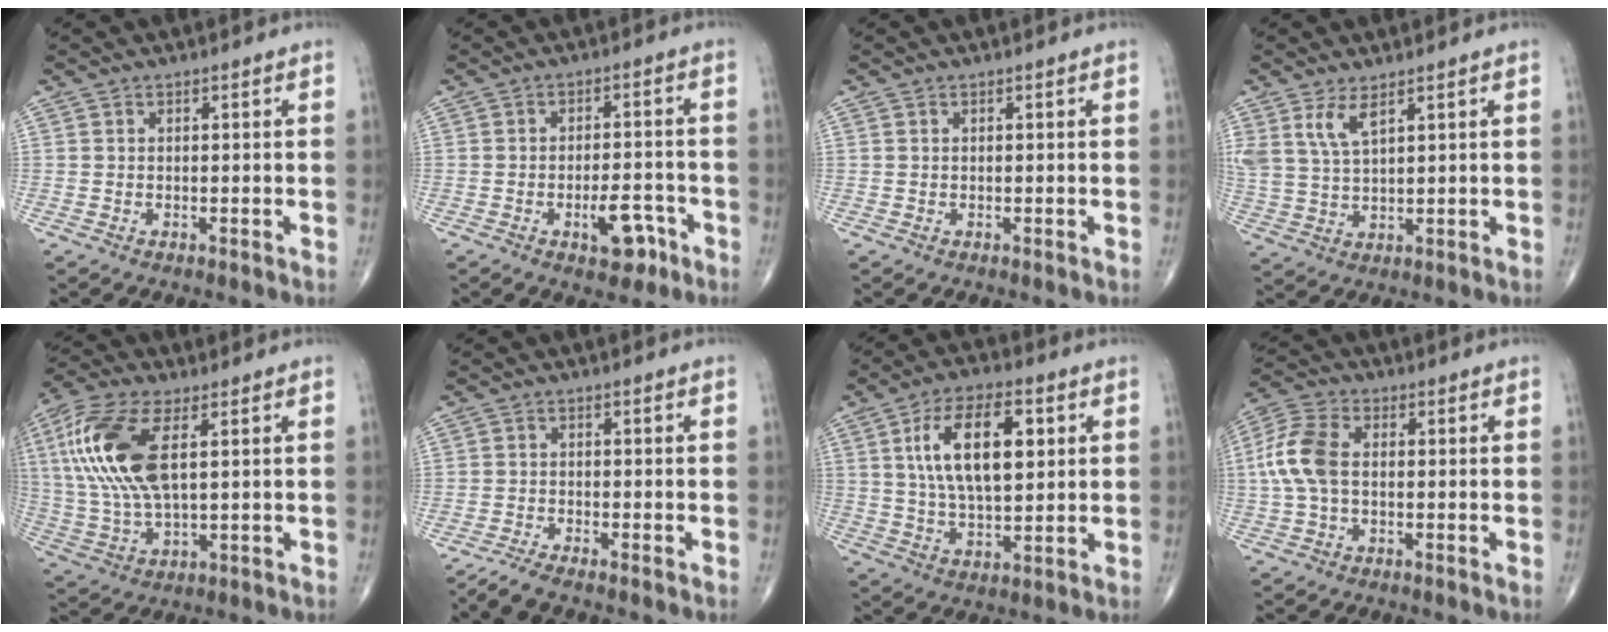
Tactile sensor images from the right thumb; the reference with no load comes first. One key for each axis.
{"total": 6.4, "fx": -3.3, "fy": 3.1, "fz": 4.6, "tx": -0.050, "ty": 0.026, "tz": -0.043}
{"total": 0.0}
{"total": 5.6, "fx": 3.2, "fy": 2.0, "fz": 4.1, "tx": -0.088, "ty": -0.015, "tz": 0.075}
{"total": 17.5, "fx": 4.3, "fy": 7.9, "fz": 15.0, "tx": -0.337, "ty": -0.001, "tz": 0.083}
{"total": 2.9, "fx": -2.6, "fy": -0.1, "fz": 1.3, "tx": -0.043, "ty": 0.003, "tz": -0.057}
{"total": 15.1, "fx": 3.9, "fy": 7.1, "fz": 12.7, "tx": -0.210, "ty": -0.003, "tz": 0.072}
{"total": 9.3, "fx": 0.1, "fy": 5.7, "fz": 7.3, "tx": -0.171, "ty": 0.022, "tz": -0.004}